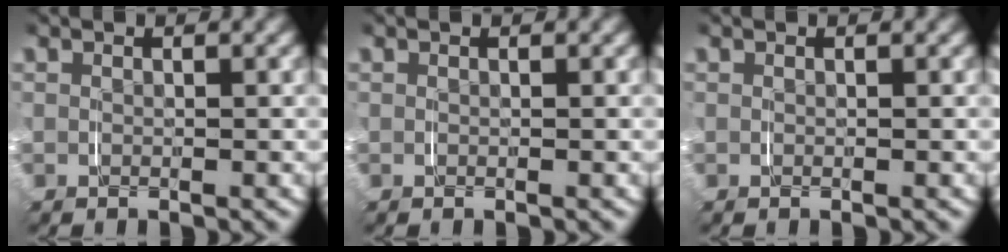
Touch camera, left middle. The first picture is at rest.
{"total": 0.0}
{"total": 0.0}